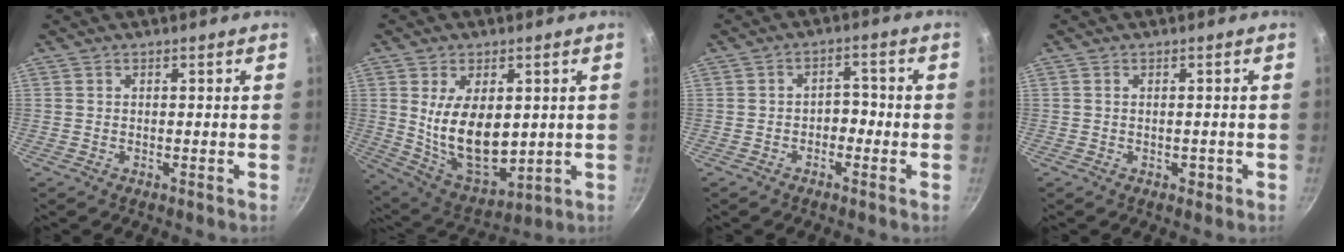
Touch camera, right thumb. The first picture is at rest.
{"total": 15.5, "force": [1.4, 9.2, 12.5], "torque": [-0.183, -0.031, 0.052]}
{"total": 3.1, "force": [-1.2, 2.2, 1.8], "torque": [0.001, 0.020, -0.022]}
{"total": 1.4, "force": [-0.4, 1.0, 0.9], "torque": [-0.009, 0.003, -0.004]}